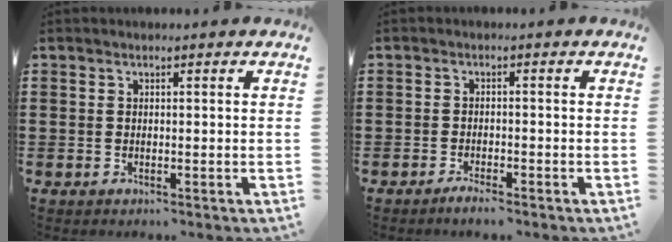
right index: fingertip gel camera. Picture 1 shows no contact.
{"total": 1.6, "force": [-1.5, 0.1, 0.6], "torque": [-0.013, -0.001, -0.027]}